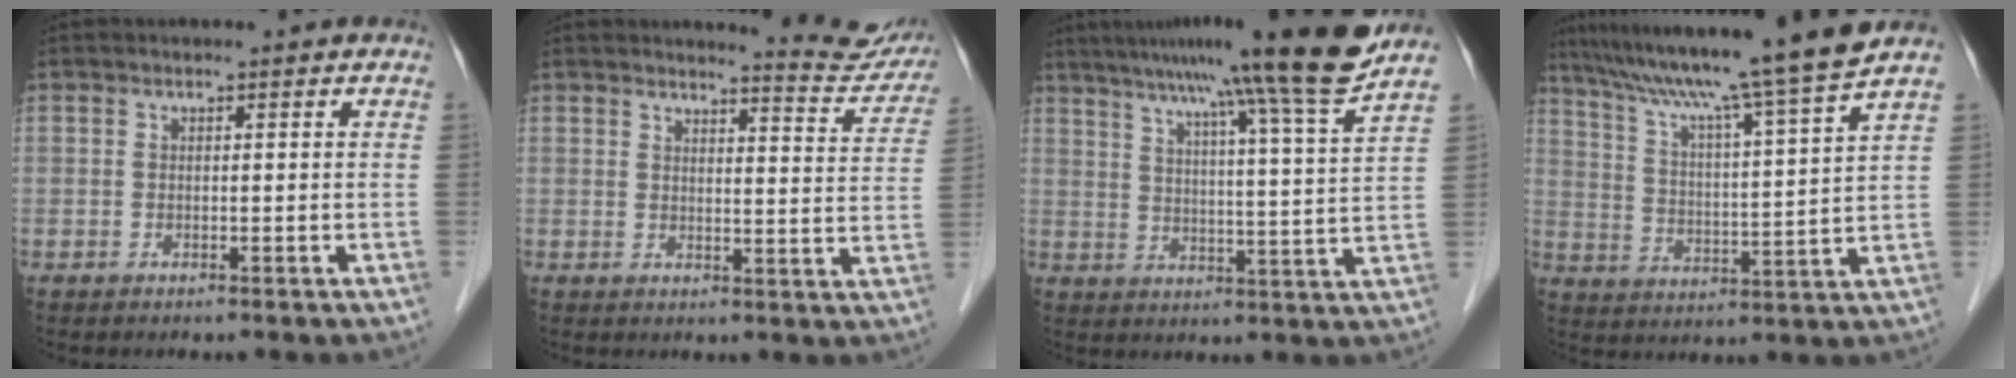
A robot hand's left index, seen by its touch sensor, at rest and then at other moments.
{"total": 7.7, "force": [7.7, 0.1, 0.2], "torque": [0.000, -0.046, 0.078]}
{"total": 18.6, "force": [15.1, -2.9, 10.6], "torque": [-0.167, -0.022, 0.203]}
{"total": 16.9, "force": [14.2, -2.6, 8.7], "torque": [-0.144, -0.019, 0.215]}